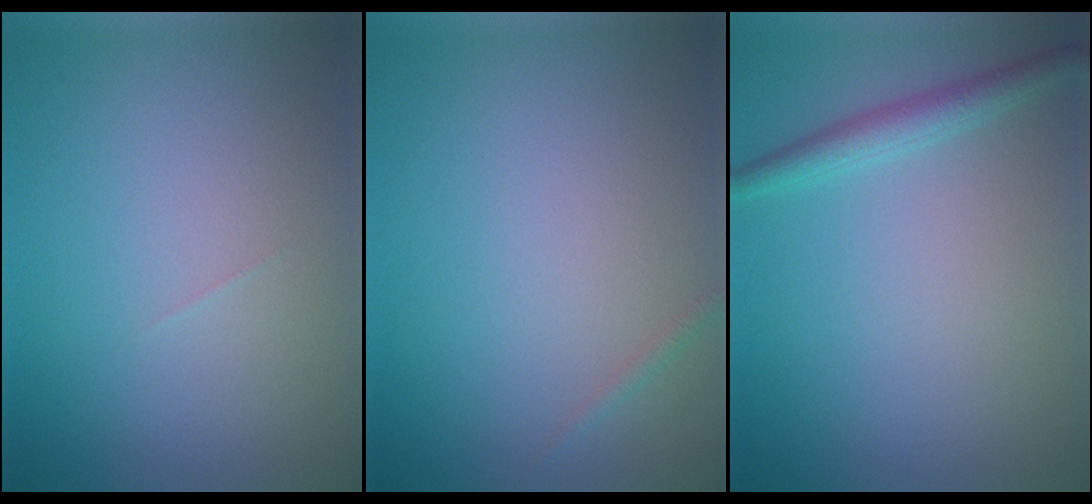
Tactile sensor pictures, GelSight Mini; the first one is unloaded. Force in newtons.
{"total": 0.6, "press": 0.6, "slide": 0.0}
{"total": 2.2, "press": 2.2, "slide": 0.1}